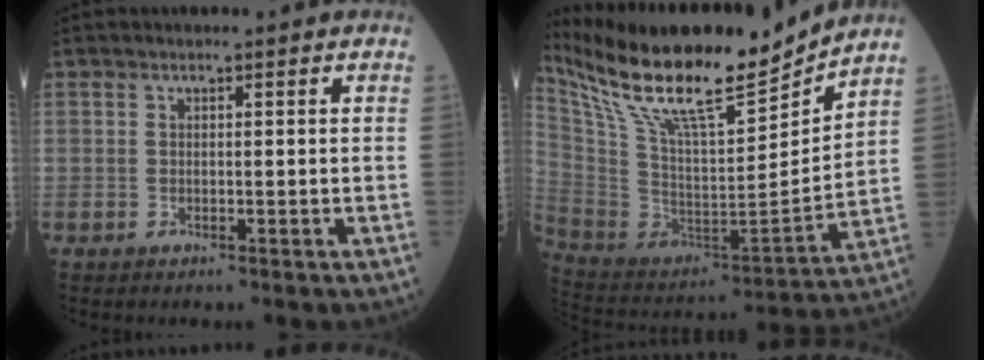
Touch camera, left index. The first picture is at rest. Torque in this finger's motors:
{"motor_torque": [1.05, -1.09, 0.42, 0.16]}